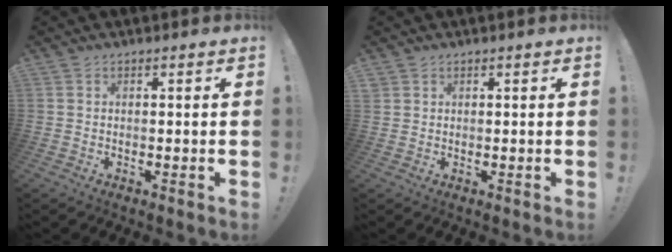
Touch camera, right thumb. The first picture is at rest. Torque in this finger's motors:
{"motor_torque": [0.10, 0.10, 0.00, 0.00, -0.02]}